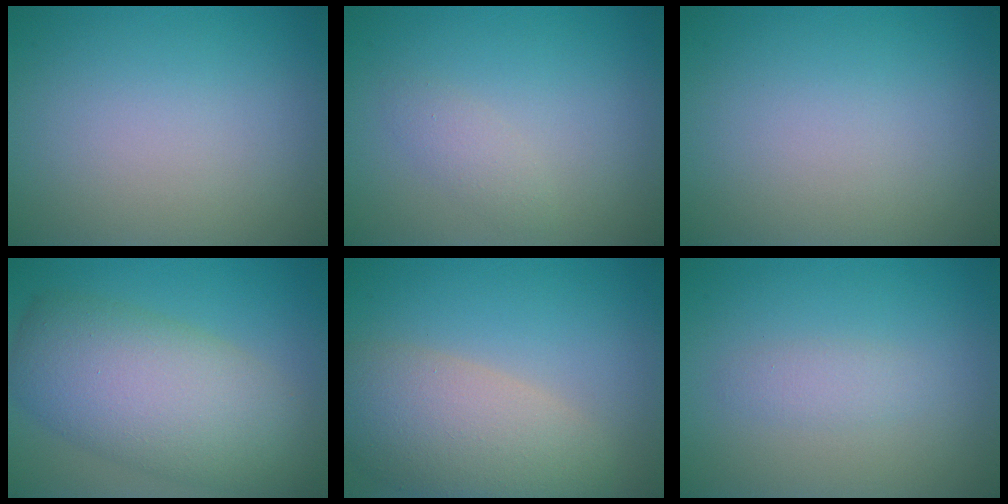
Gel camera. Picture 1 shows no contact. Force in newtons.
{"total": 1.3, "press": 1.3, "slide": 0.1}
{"total": 0.0}
{"total": 9.3, "press": 9.3, "slide": 0.3}
{"total": 7.5, "press": 7.5, "slide": 0.7}
{"total": 1.3, "press": 1.3, "slide": 0.0}